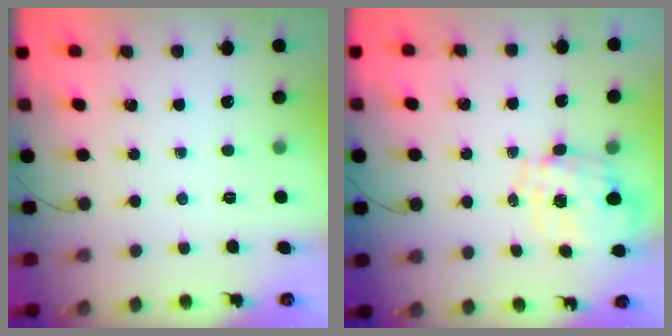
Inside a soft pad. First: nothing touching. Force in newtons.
{"total": 1.3, "press": 1.2, "slide": 0.4}